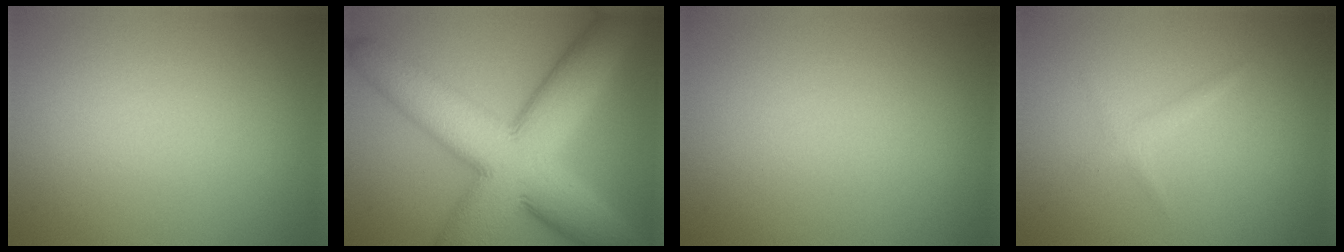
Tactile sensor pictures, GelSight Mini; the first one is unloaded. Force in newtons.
{"total": 14.3, "press": 14.3, "slide": 0.4}
{"total": 0.0}
{"total": 0.9, "press": 0.9, "slide": 0.1}